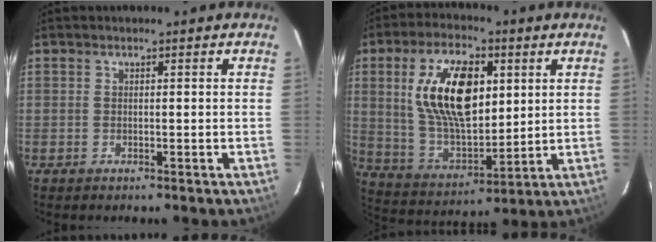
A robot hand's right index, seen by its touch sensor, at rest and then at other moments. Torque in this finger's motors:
{"motor_torque": [0.69, 0.15, 1.05, 0.21]}